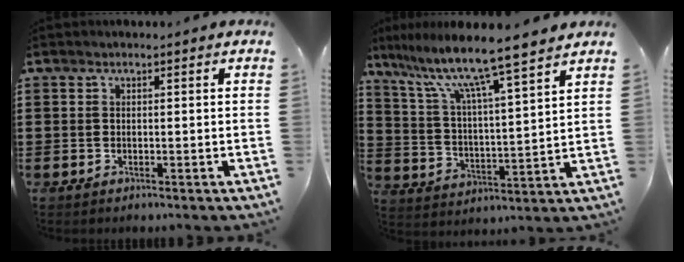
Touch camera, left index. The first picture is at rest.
{"total": 9.8, "force": [8.2, -0.5, 5.3], "torque": [-0.135, -0.052, 0.132]}